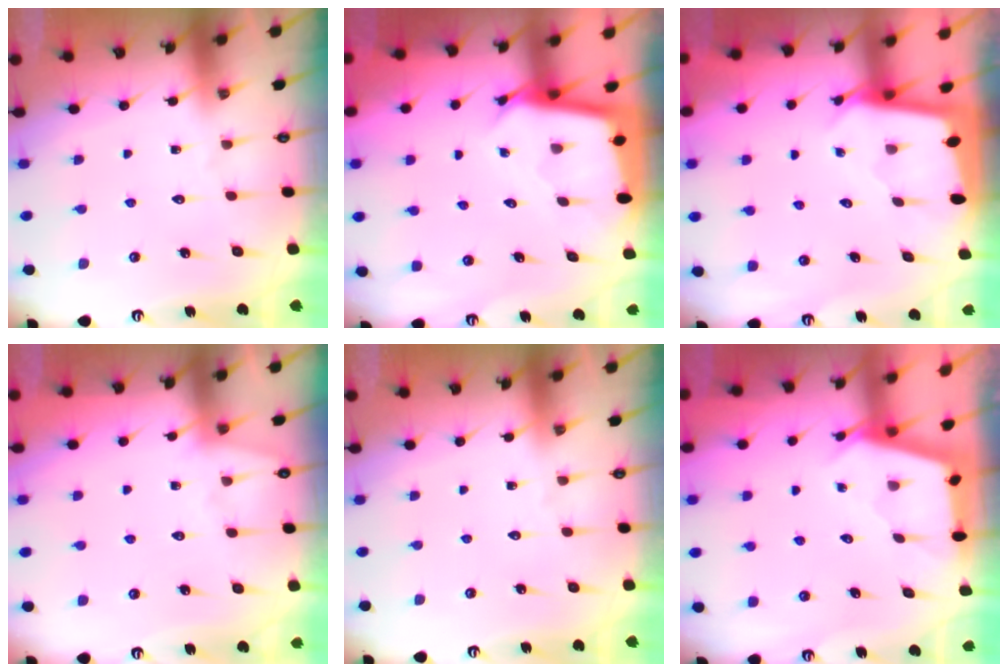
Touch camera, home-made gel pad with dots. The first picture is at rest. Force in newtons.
{"total": 2.8, "press": 2.8, "slide": 0.0}
{"total": 2.4, "press": 2.4, "slide": 0.1}
{"total": 2.6, "press": 2.6, "slide": 0.4}
{"total": 0.0}
{"total": 2.5, "press": 2.5, "slide": 0.3}